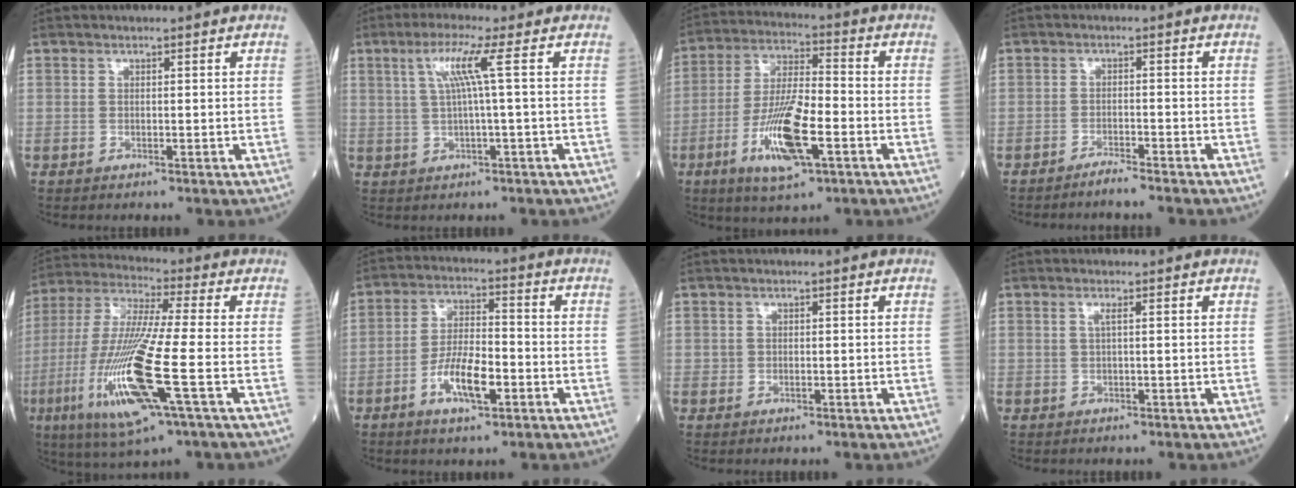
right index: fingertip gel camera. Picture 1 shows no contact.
{"total": 5.3, "force": [1.4, -1.1, 5.0], "torque": [-0.102, 0.011, 0.031]}
{"total": 12.9, "force": [-4.9, 2.9, 11.6], "torque": [-0.226, -0.009, -0.086]}
{"total": 2.4, "force": [-2.3, -0.3, 0.7], "torque": [-0.015, -0.003, -0.039]}
{"total": 18.4, "force": [-5.5, 1.1, 17.5], "torque": [-0.379, -0.027, -0.105]}
{"total": 8.3, "force": [-3.4, 2.5, 7.1], "torque": [-0.134, 0.003, -0.062]}
{"total": 0.7, "force": [-0.1, 0.6, 0.3], "torque": [-0.004, 0.001, -0.002]}
{"total": 1.0, "force": [0.3, 0.0, 1.0], "torque": [-0.025, 0.004, 0.005]}